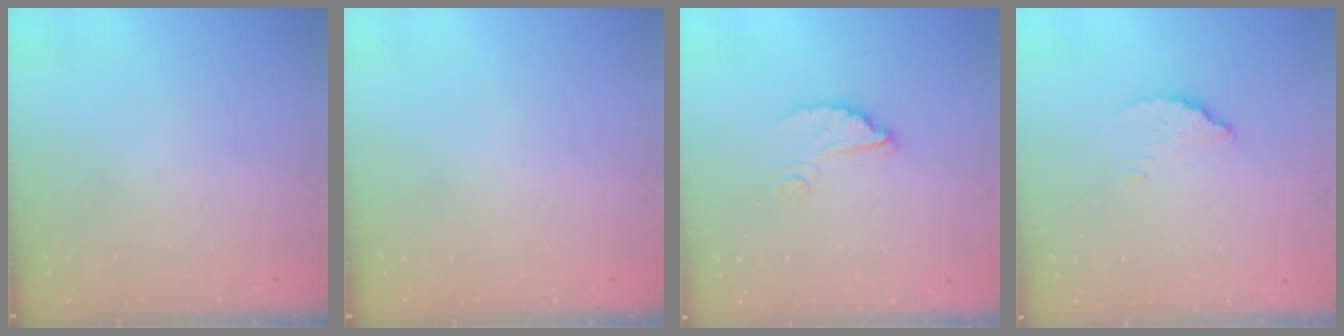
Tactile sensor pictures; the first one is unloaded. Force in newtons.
{"total": 0.0}
{"total": 5.1, "press": 5.1, "slide": 0.4}
{"total": 3.1, "press": 3.1, "slide": 0.1}